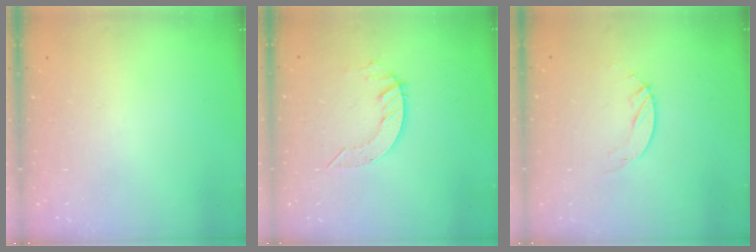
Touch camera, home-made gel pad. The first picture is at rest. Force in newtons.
{"total": 5.2, "press": 5.2, "slide": 0.3}
{"total": 4.2, "press": 4.1, "slide": 0.4}